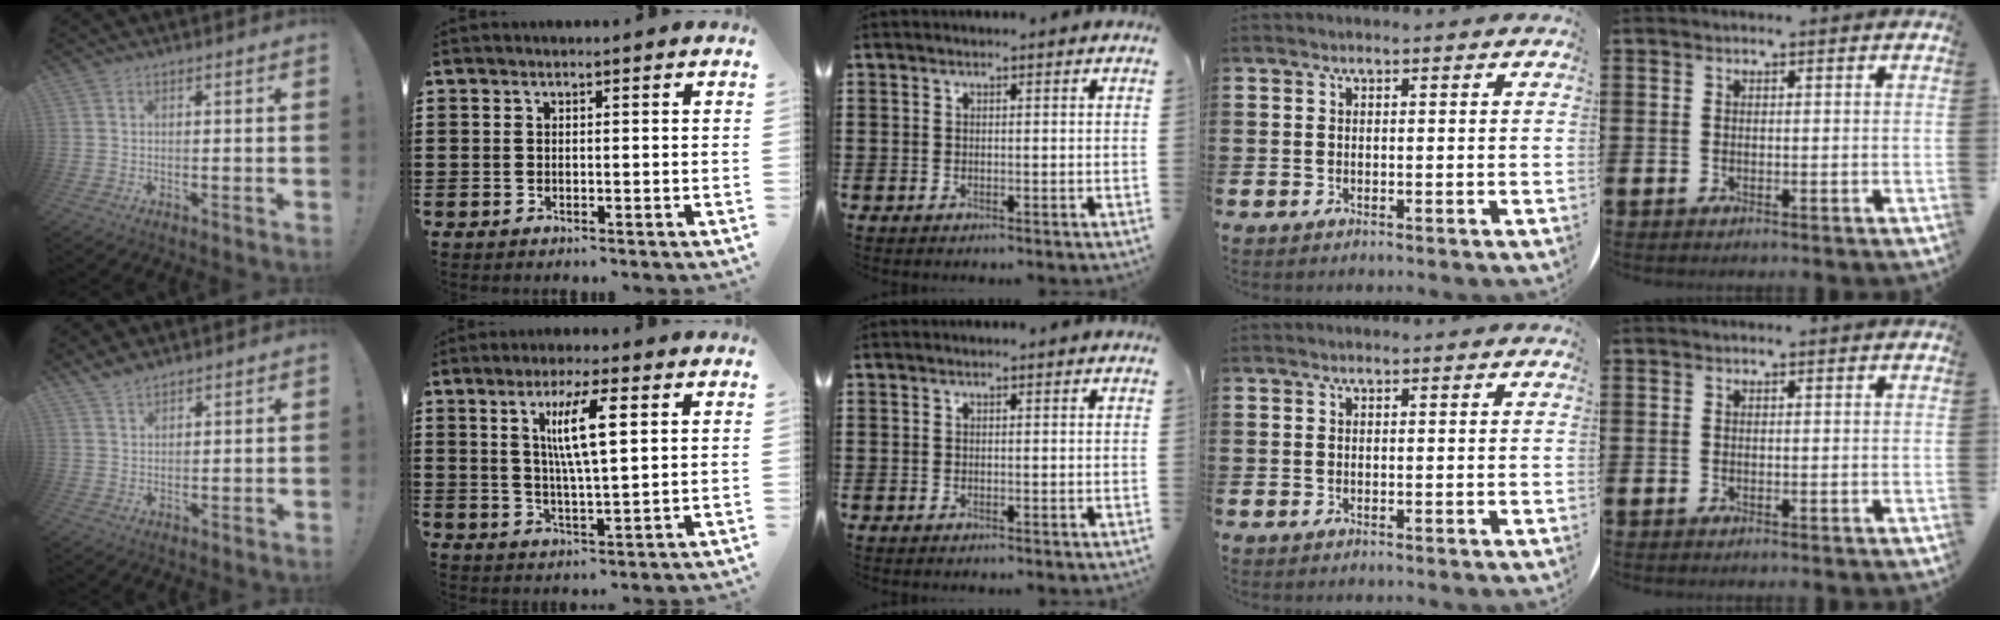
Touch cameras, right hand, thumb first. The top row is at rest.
{"thumb": {"total": 3.3, "force": [2.9, 1.2, 1.1], "torque": [-0.017, -0.017, 0.055]}, "index": {"total": 8.2, "force": [2.7, 1.5, 7.6], "torque": [-0.154, 0.008, 0.040]}}